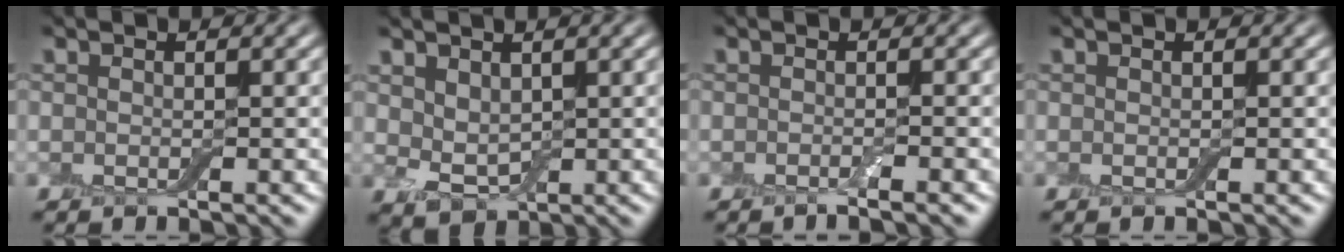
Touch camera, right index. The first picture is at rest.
{"total": 2.7, "force": [1.0, 1.8, 1.8], "torque": [-0.039, -0.004, 0.024]}
{"total": 1.1, "force": [-0.7, 0.1, 0.9], "torque": [-0.012, -0.002, -0.014]}
{"total": 0.0}